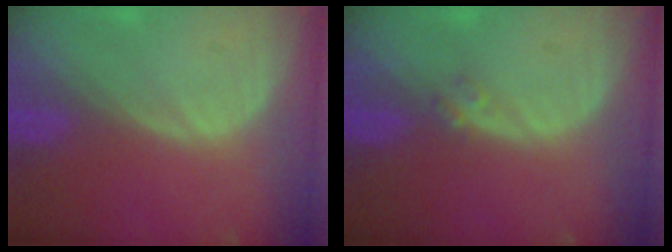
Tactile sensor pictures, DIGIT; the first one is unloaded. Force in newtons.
{"total": 1.4, "press": 1.2, "slide": 0.7}